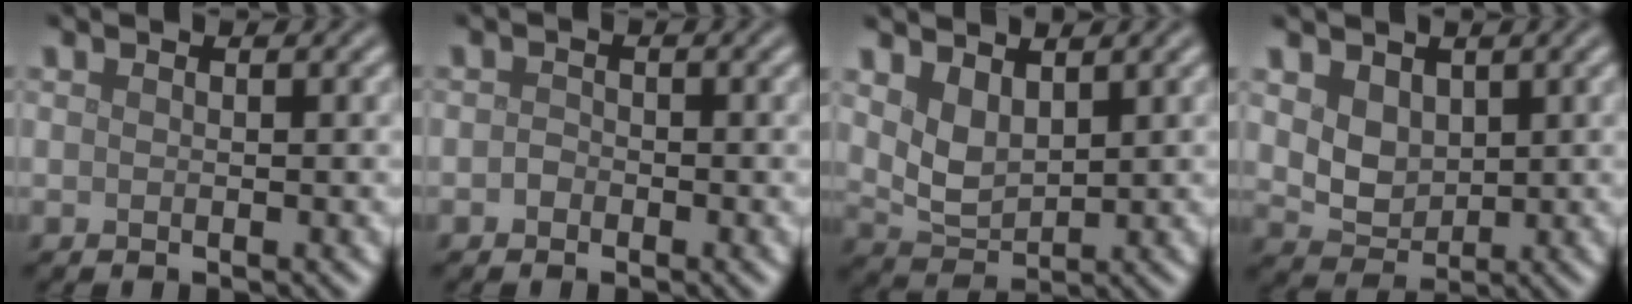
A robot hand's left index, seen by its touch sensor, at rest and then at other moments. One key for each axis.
{"total": 0.9, "fx": -0.4, "fy": 0.7, "fz": 0.3, "tx": -0.004, "ty": -0.001, "tz": -0.011}
{"total": 3.1, "fx": 1.6, "fy": 1.7, "fz": 2.0, "tx": -0.048, "ty": -0.008, "tz": 0.039}
{"total": 2.8, "fx": 1.1, "fy": 2.1, "fz": 1.5, "tx": -0.034, "ty": -0.007, "tz": 0.023}